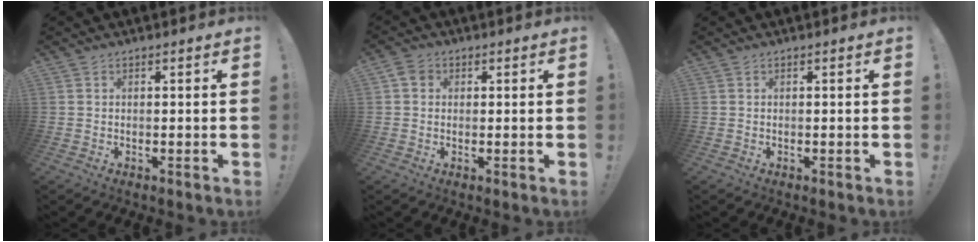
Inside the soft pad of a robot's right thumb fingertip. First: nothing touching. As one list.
[{"total": 3.3, "force": [0.8, 2.9, 1.5], "torque": [-0.023, 0.007, 0.015]}, {"total": 0.0}]